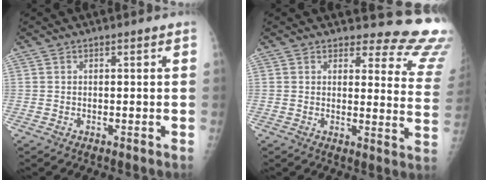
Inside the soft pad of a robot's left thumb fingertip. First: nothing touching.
{"total": 15.2, "force": [14.5, 4.0, 2.6], "torque": [0.026, -0.149, 0.126]}